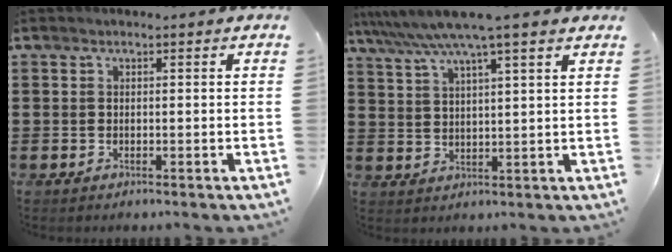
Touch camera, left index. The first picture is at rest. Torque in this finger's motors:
{"motor_torque": [1.05, -1.09, 1.05, 0.21]}